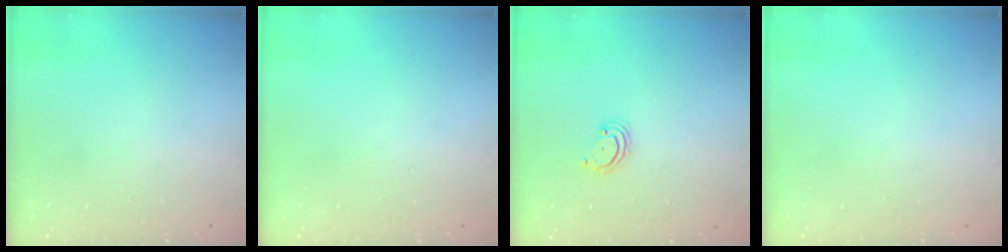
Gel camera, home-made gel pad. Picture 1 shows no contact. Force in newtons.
{"total": 0.0}
{"total": 2.5, "press": 2.5, "slide": 0.3}
{"total": 0.0}